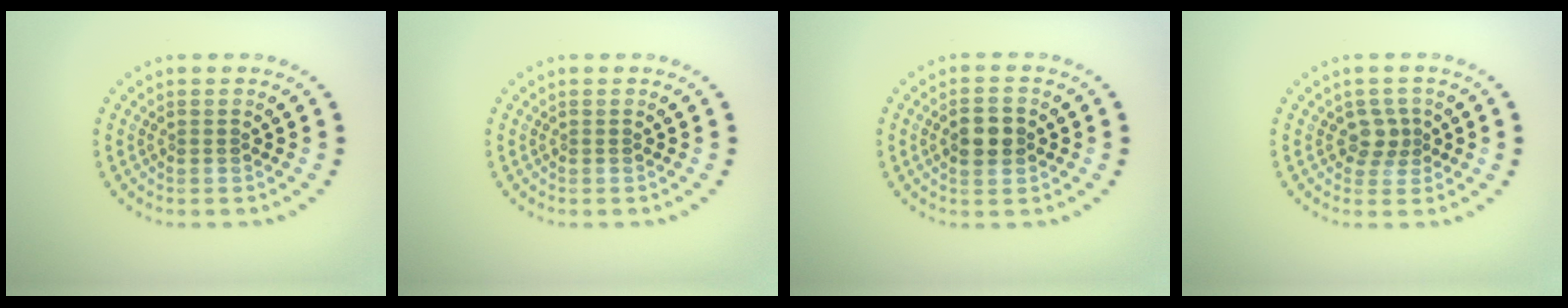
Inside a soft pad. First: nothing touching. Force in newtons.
{"total": 0.0}
{"total": 3.0, "press": 3.0, "slide": 0.1}
{"total": 1.8, "press": 1.5, "slide": 1.0}